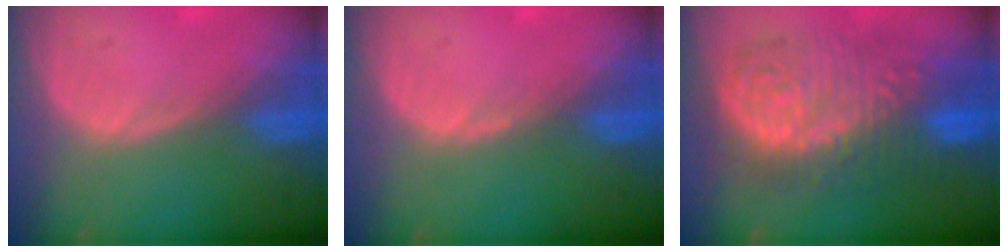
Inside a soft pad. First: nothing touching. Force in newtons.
{"total": 0.6, "press": 0.5, "slide": 0.3}
{"total": 13.4, "press": 13.4, "slide": 1.3}